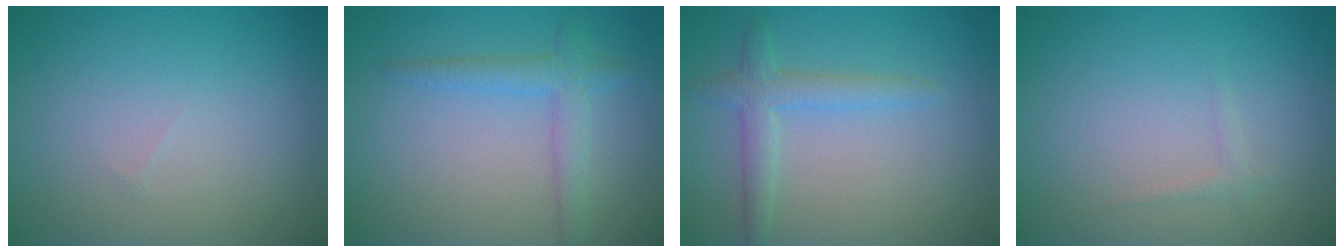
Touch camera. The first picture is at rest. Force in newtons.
{"total": 2.7, "press": 2.7, "slide": 0.0}
{"total": 2.4, "press": 2.4, "slide": 0.1}
{"total": 0.7, "press": 0.7, "slide": 0.0}